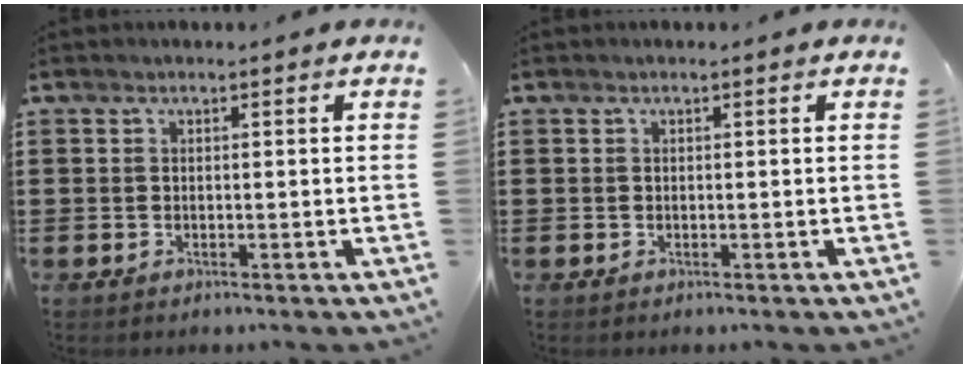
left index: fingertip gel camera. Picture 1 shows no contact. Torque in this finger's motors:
{"motor_torque": [-0.02, -0.01, 0.01, -0.01]}